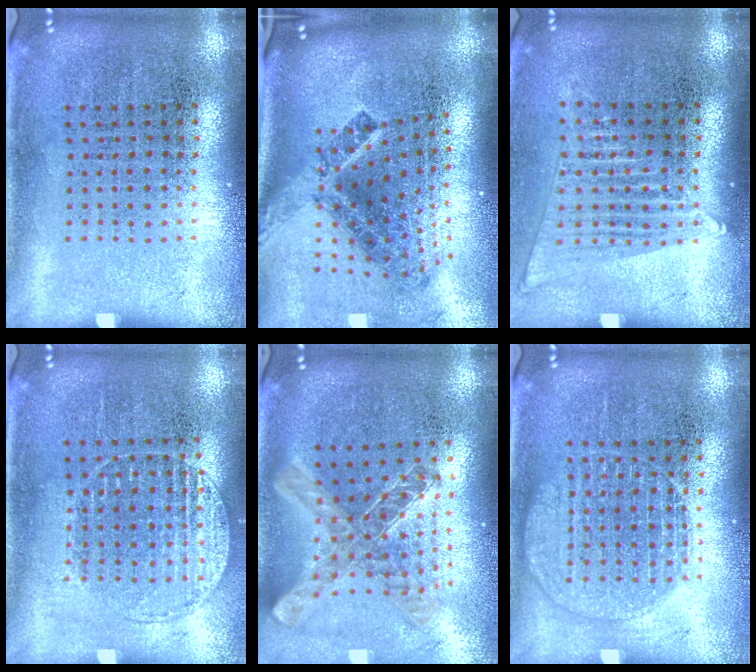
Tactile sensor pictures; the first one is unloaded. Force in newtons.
{"total": 3.0, "press": 1.7, "slide": 2.4}
{"total": 1.5, "press": 1.4, "slide": 0.7}
{"total": 1.2, "press": 1.1, "slide": 0.4}
{"total": 1.1, "press": 1.0, "slide": 0.3}
{"total": 2.4, "press": 2.4, "slide": 0.3}